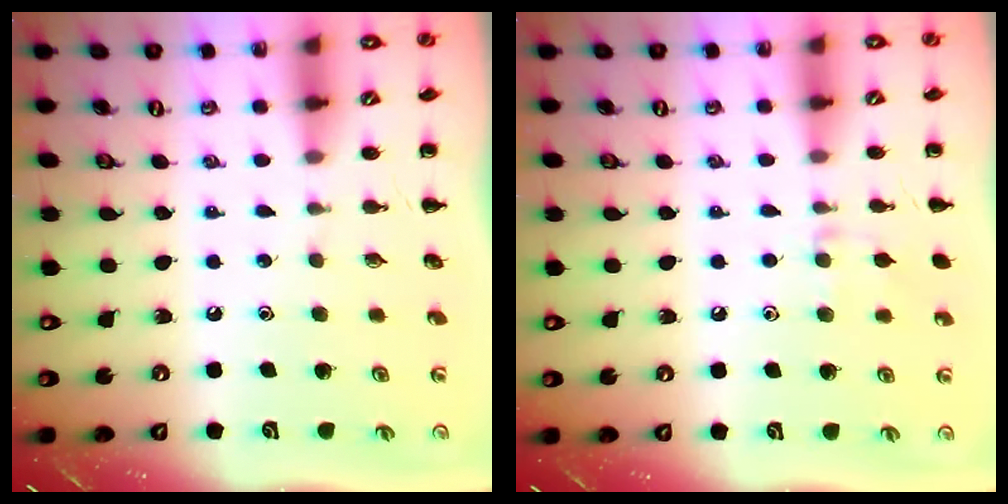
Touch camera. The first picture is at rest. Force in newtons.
{"total": 6.5, "press": 6.2, "slide": 2.2}